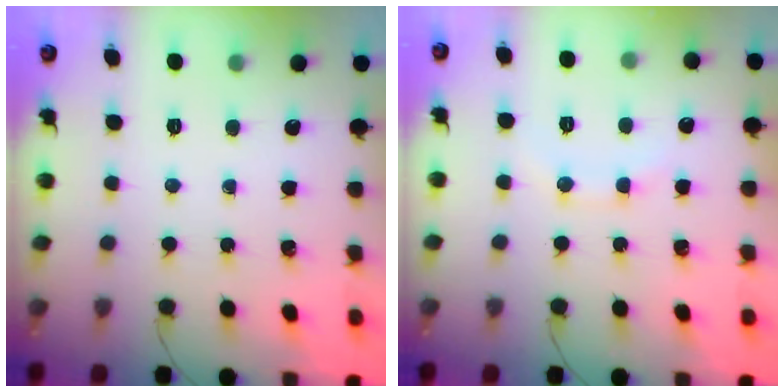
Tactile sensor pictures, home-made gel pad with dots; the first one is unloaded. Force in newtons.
{"total": 6.3, "press": 6.2, "slide": 1.0}